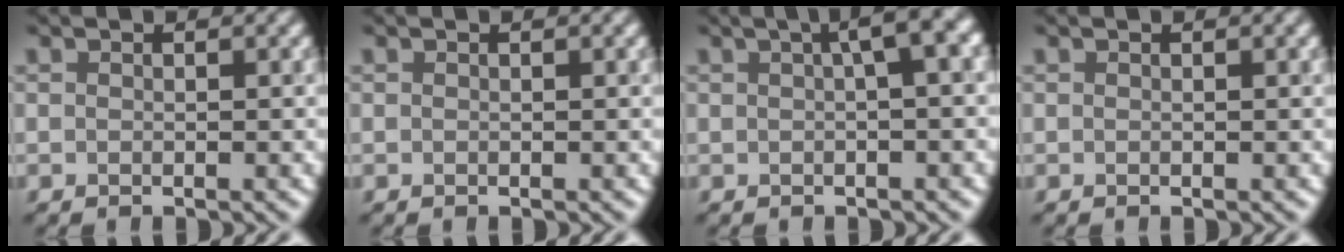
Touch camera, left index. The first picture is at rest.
{"total": 0.5, "force": [0.2, 0.2, 0.4], "torque": [-0.008, -0.001, 0.003]}
{"total": 3.9, "force": [1.1, 0.8, 3.6], "torque": [-0.044, 0.018, 0.011]}
{"total": 0.8, "force": [0.3, 0.3, 0.7], "torque": [-0.013, -0.001, 0.005]}